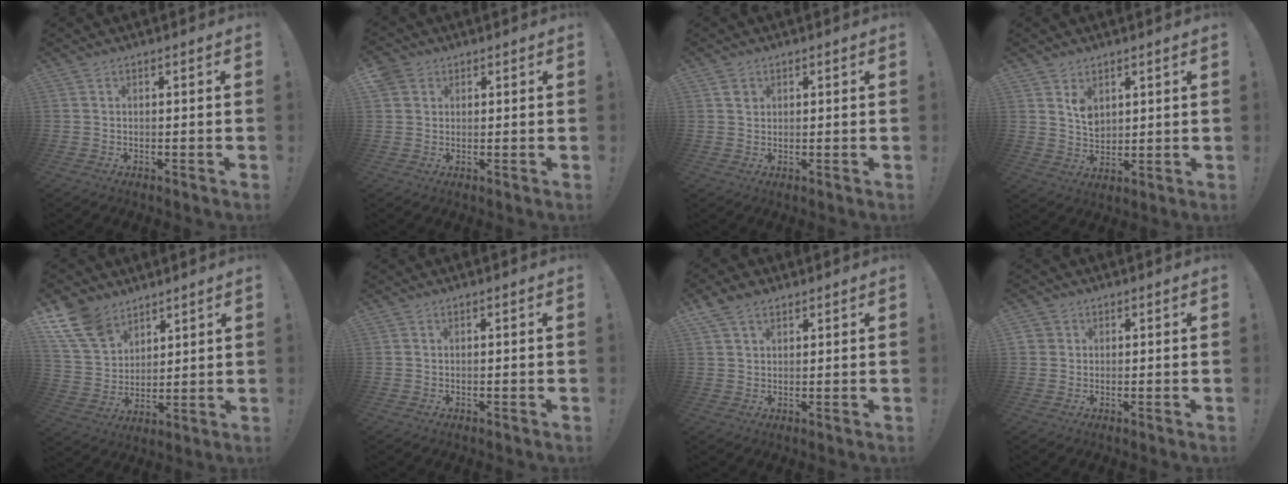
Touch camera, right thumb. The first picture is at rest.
{"total": 3.5, "force": [1.8, 2.8, 1.0], "torque": [-0.028, 0.001, 0.036]}
{"total": 1.8, "force": [1.1, 1.3, 0.6], "torque": [0.000, -0.004, 0.018]}
{"total": 5.5, "force": [3.3, 3.5, 2.5], "torque": [-0.034, -0.020, 0.060]}
{"total": 14.1, "force": [9.5, 8.8, 5.5], "torque": [-0.118, -0.053, 0.189]}
{"total": 0.0}
{"total": 4.9, "force": [3.3, 2.8, 2.3], "torque": [-0.051, -0.007, 0.067]}
{"total": 2.2, "force": [1.0, 1.9, 0.4], "torque": [-0.007, -0.001, 0.020]}